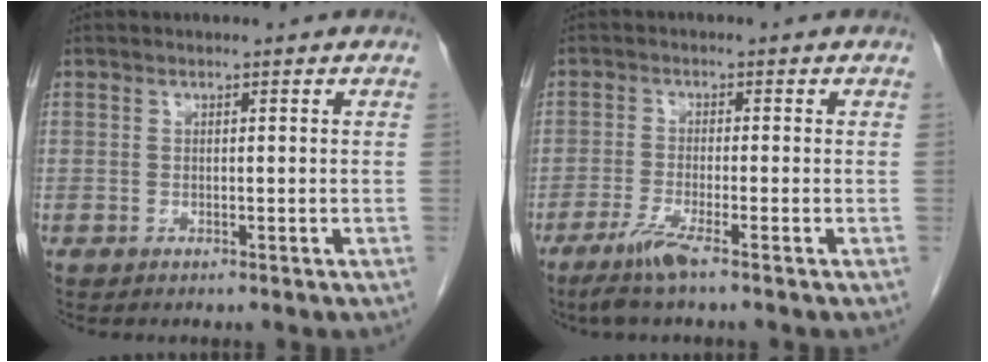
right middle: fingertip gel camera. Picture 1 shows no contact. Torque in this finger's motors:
{"motor_torque": [0.72, -0.27, 0.03, 0.05]}